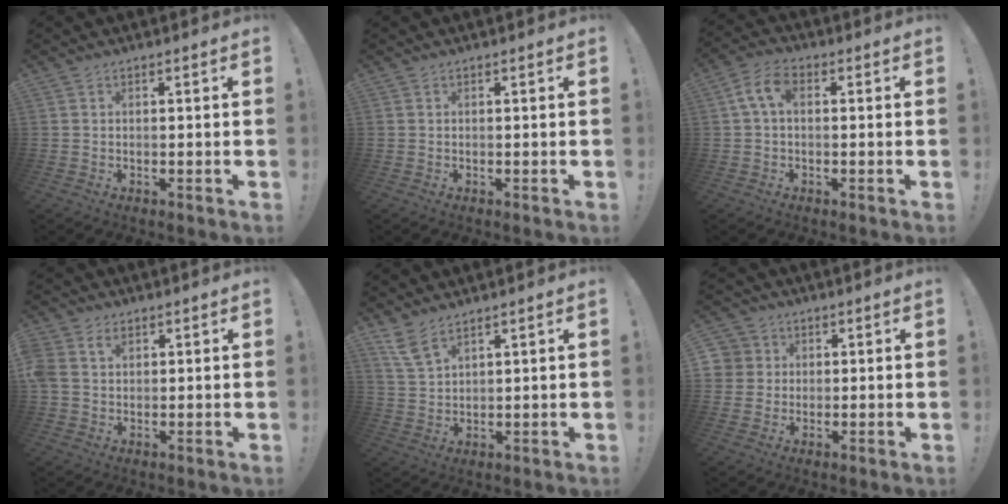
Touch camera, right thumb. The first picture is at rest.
{"total": 0.0}
{"total": 6.6, "force": [1.1, 3.9, 5.2], "torque": [-0.112, 0.008, 0.021]}
{"total": 4.9, "force": [1.9, 3.6, 2.6], "torque": [-0.047, -0.003, 0.036]}
{"total": 6.4, "force": [4.9, 2.1, 3.6], "torque": [-0.068, -0.023, 0.094]}
{"total": 5.2, "force": [1.2, 5.1, 0.7], "torque": [-0.012, -0.007, 0.021]}